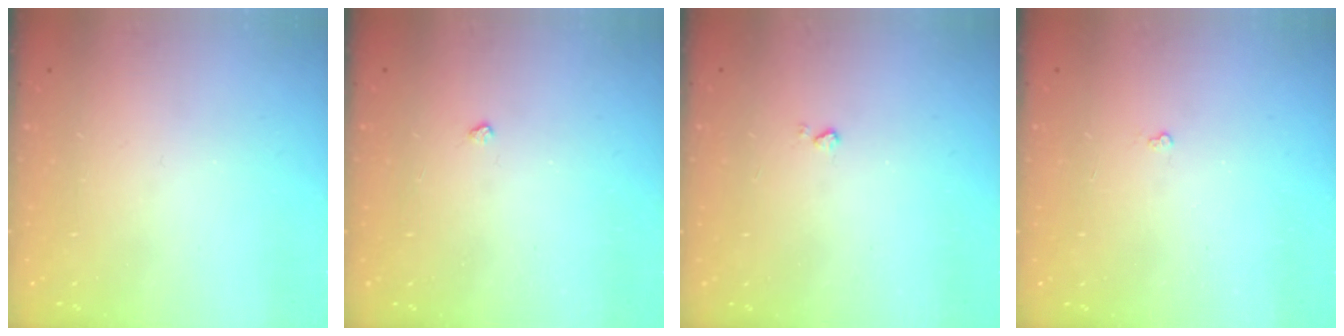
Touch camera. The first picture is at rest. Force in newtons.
{"total": 3.0, "press": 2.9, "slide": 0.4}
{"total": 2.5, "press": 2.4, "slide": 0.5}
{"total": 1.8, "press": 1.8, "slide": 0.3}